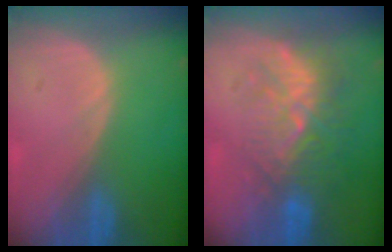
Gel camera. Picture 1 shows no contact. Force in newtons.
{"total": 9.3, "press": 8.6, "slide": 3.6}